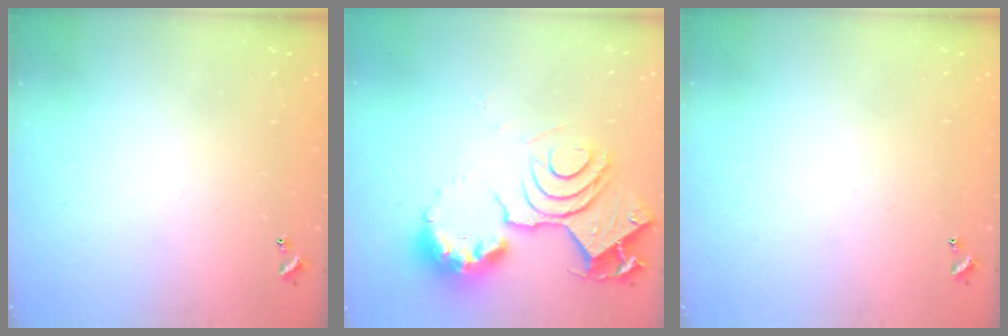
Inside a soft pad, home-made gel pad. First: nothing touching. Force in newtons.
{"total": 16.4, "press": 16.3, "slide": 1.7}
{"total": 0.0}